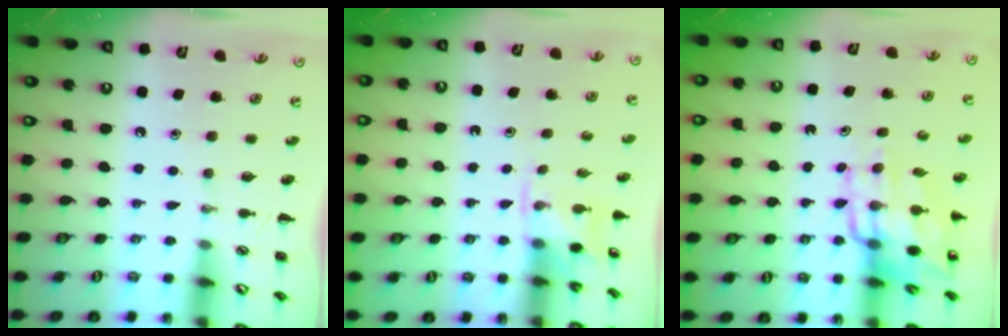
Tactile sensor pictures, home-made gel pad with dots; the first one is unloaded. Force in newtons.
{"total": 3.2, "press": 2.9, "slide": 1.3}
{"total": 13.5, "press": 13.1, "slide": 3.4}